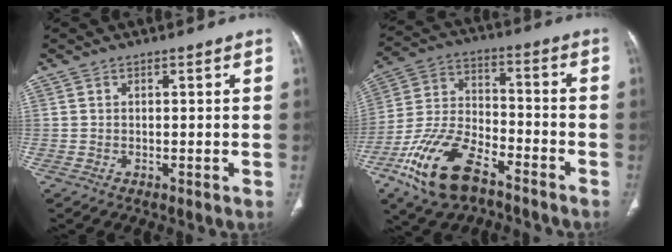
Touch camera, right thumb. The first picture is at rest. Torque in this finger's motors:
{"motor_torque": [0.03, 0.45, 1.28, -1.49, 0.17]}